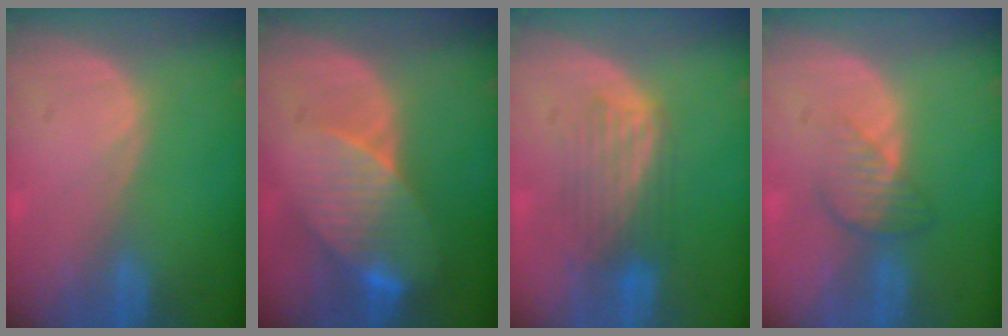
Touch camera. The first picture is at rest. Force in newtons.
{"total": 8.4, "press": 7.6, "slide": 3.6}
{"total": 5.4, "press": 5.4, "slide": 0.4}
{"total": 3.8, "press": 3.4, "slide": 1.6}